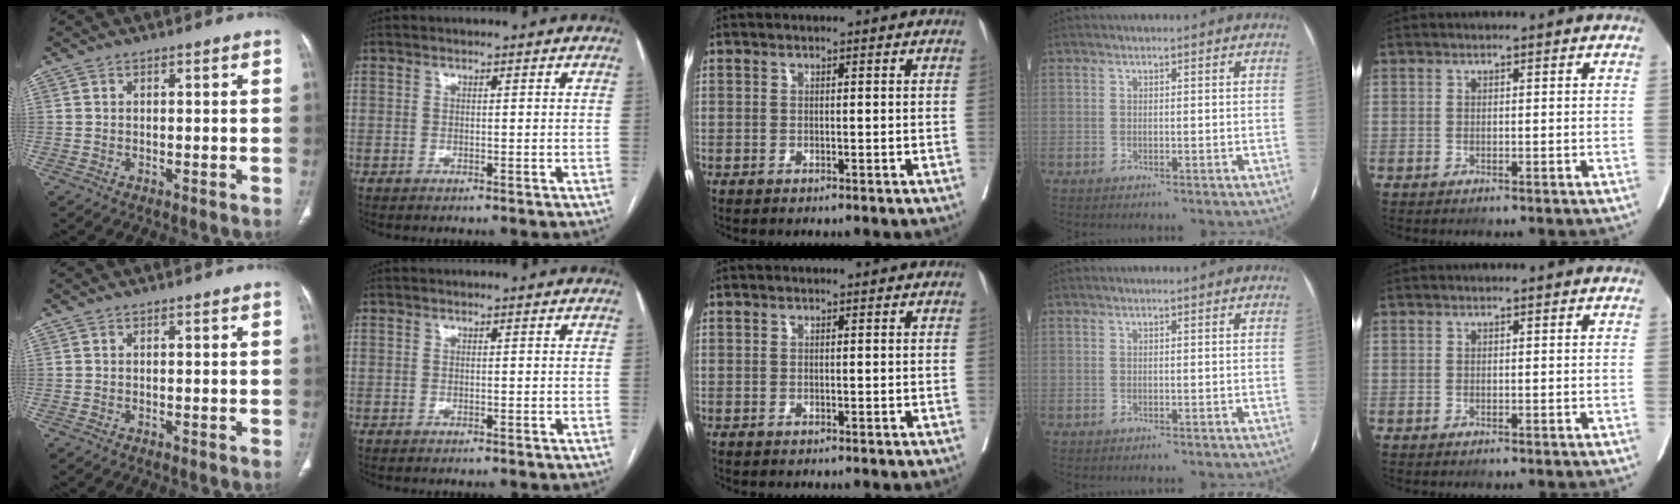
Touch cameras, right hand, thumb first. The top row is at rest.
{}